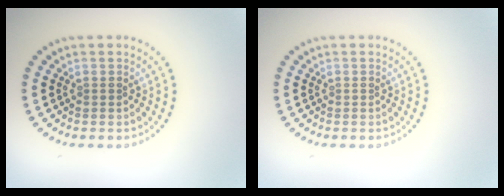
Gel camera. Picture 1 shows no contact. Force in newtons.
{"total": 0.0}